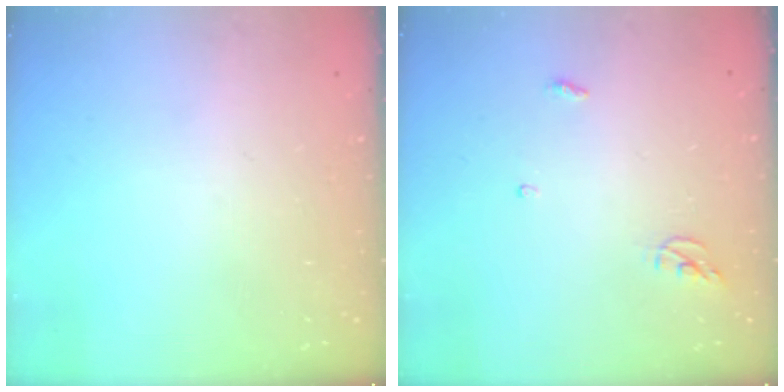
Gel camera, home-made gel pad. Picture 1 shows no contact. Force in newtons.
{"total": 3.8, "press": 3.8, "slide": 0.4}